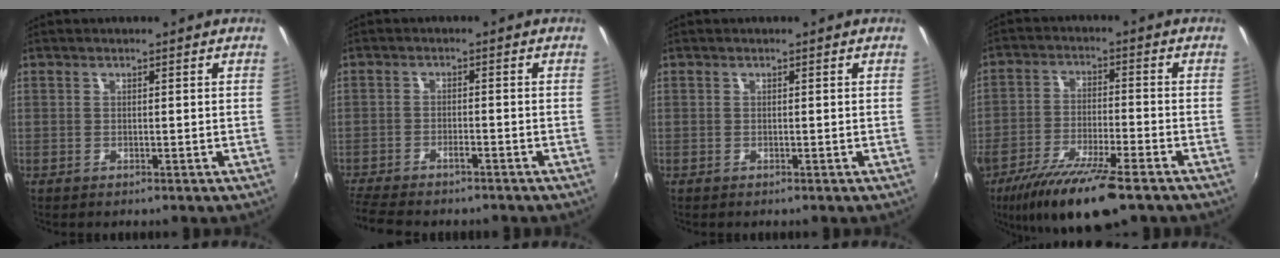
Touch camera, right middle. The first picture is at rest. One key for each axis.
{"total": 8.1, "fx": -7.0, "fy": 1.9, "fz": 3.5, "tx": -0.097, "ty": -0.022, "tz": -0.120}
{"total": 0.0}
{"total": 14.3, "fx": -10.0, "fy": 3.1, "fz": 9.7, "tx": -0.193, "ty": -0.039, "tz": -0.176}